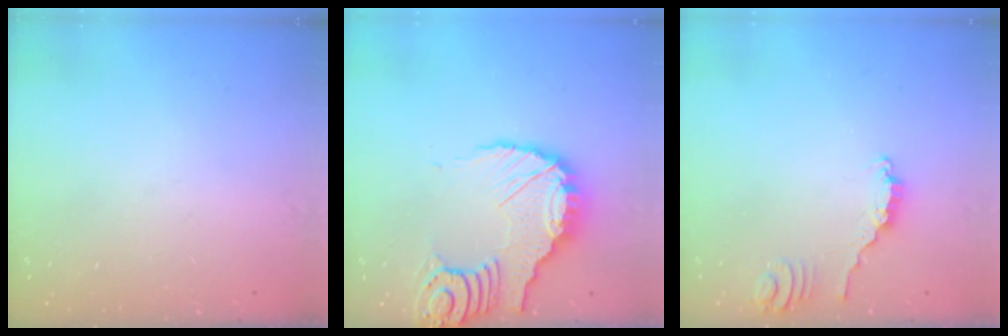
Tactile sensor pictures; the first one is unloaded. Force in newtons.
{"total": 12.2, "press": 12.2, "slide": 1.3}
{"total": 2.8, "press": 2.8, "slide": 0.2}